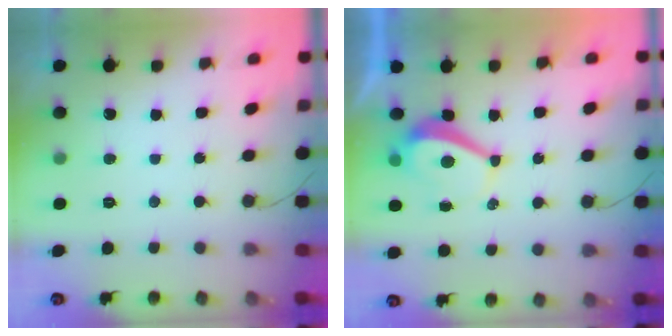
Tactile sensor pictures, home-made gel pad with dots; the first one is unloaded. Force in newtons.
{"total": 4.3, "press": 4.3, "slide": 0.8}